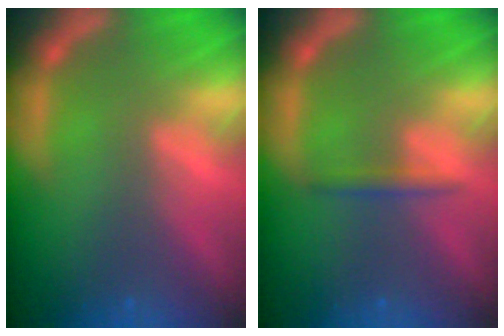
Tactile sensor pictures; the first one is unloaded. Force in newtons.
{"total": 1.4}